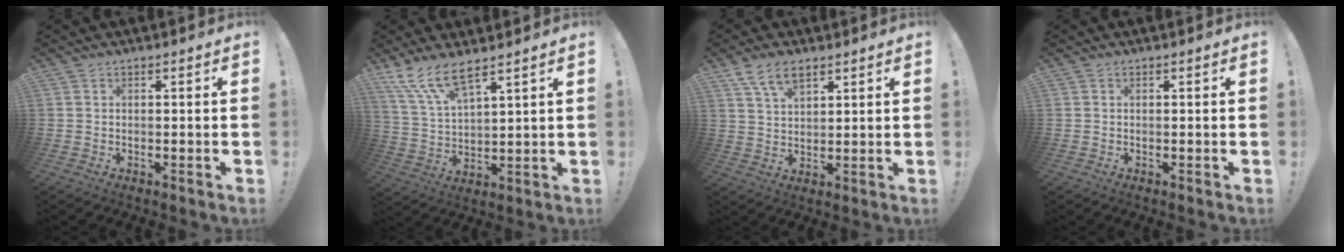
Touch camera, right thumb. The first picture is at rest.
{"total": 10.4, "force": [7.9, 2.5, 6.3], "torque": [-0.135, -0.034, 0.148]}
{"total": 8.0, "force": [5.0, 3.9, 4.8], "torque": [-0.084, -0.014, 0.095]}
{"total": 0.0}